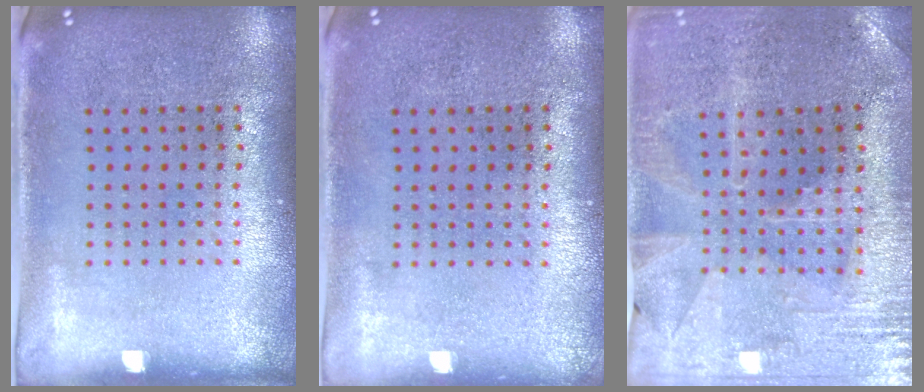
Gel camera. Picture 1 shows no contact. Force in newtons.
{"total": 0.0}
{"total": 1.0, "press": 1.0, "slide": 0.3}